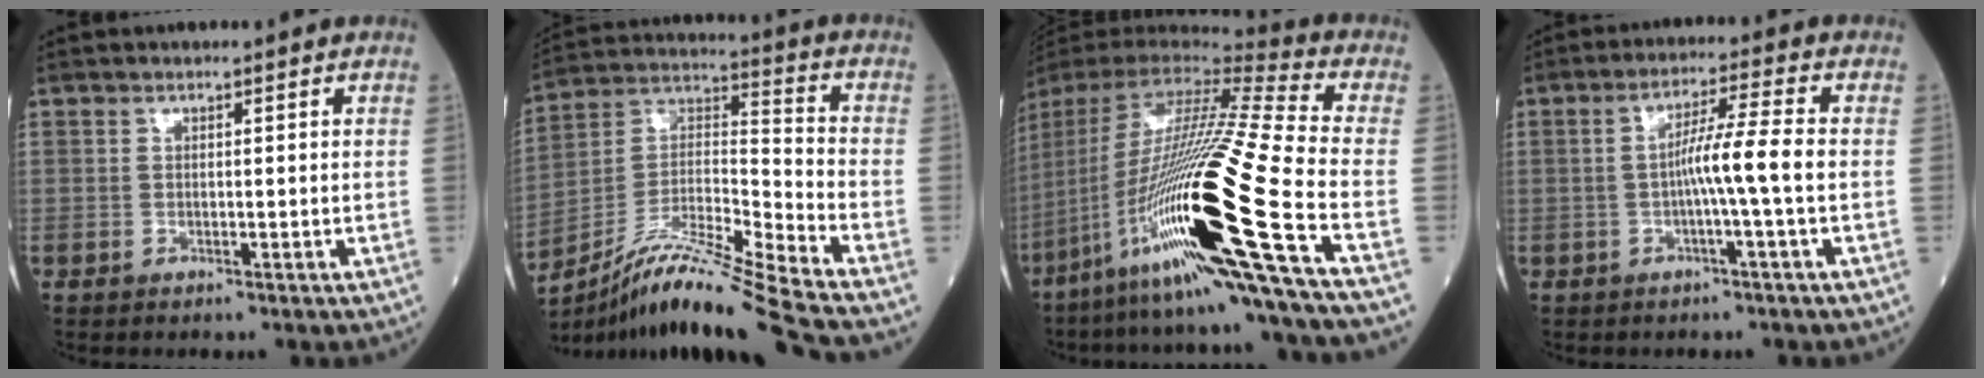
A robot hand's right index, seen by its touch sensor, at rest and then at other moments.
{"total": 18.8, "force": [-15.8, -1.9, 10.0], "torque": [-0.208, -0.005, -0.288]}
{"total": 31.6, "force": [-11.4, 0.4, 29.5], "torque": [-0.547, -0.049, -0.216]}
{"total": 6.1, "force": [-1.0, -1.2, 5.9], "torque": [-0.100, 0.010, -0.020]}